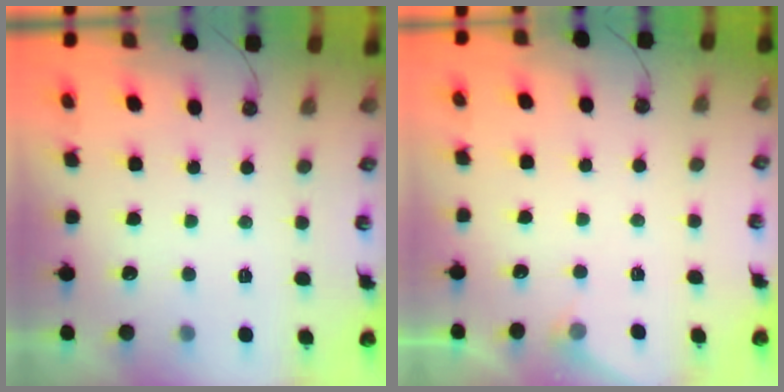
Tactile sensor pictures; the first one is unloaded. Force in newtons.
{"total": 3.3, "press": 3.3, "slide": 0.5}